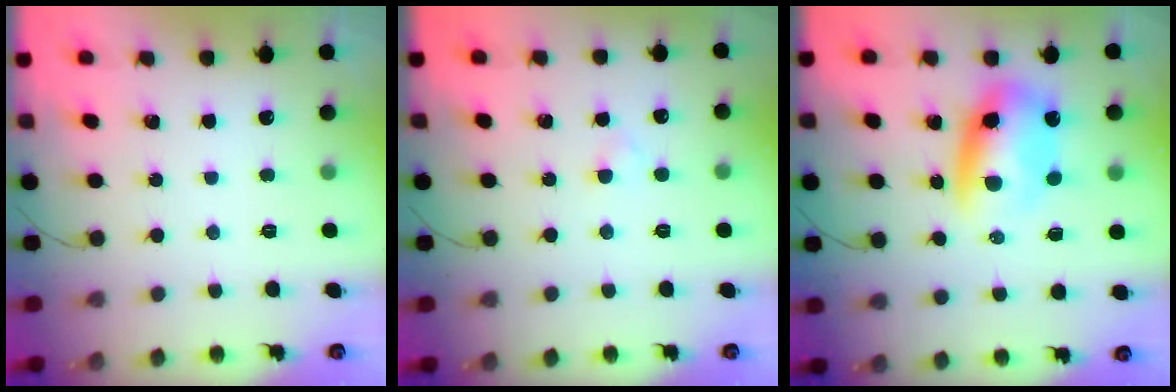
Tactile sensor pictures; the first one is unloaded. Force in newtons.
{"total": 1.5, "press": 1.3, "slide": 0.8}
{"total": 9.2, "press": 9.0, "slide": 2.0}